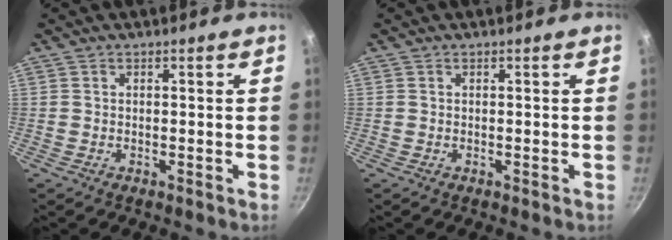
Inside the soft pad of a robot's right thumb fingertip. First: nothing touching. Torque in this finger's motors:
{"motor_torque": [-0.23, 0.01, 0.00, 0.00, 0.00]}